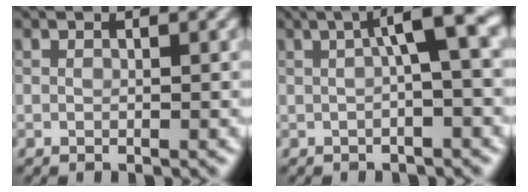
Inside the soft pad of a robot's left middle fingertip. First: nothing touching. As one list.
[{"total": 4.7, "force": [0.7, 0.8, 4.6], "torque": [-0.067, 0.021, 0.005]}]